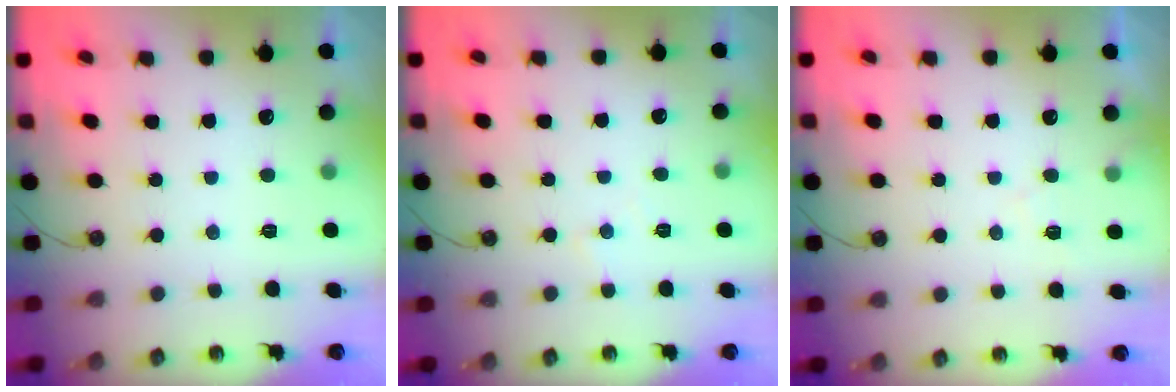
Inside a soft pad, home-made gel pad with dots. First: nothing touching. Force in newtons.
{"total": 3.5, "press": 3.4, "slide": 0.6}
{"total": 5.4, "press": 5.3, "slide": 0.7}